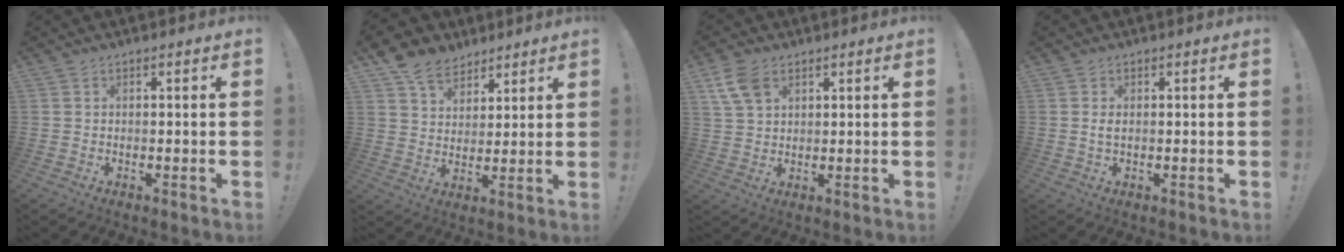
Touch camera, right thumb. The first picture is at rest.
{"total": 9.9, "force": [7.0, 6.5, 2.7], "torque": [-0.050, -0.039, 0.139]}
{"total": 7.7, "force": [3.8, 4.9, 4.5], "torque": [-0.079, -0.004, 0.078]}
{"total": 1.7, "force": [0.3, 0.6, 1.6], "torque": [-0.028, 0.002, 0.003]}